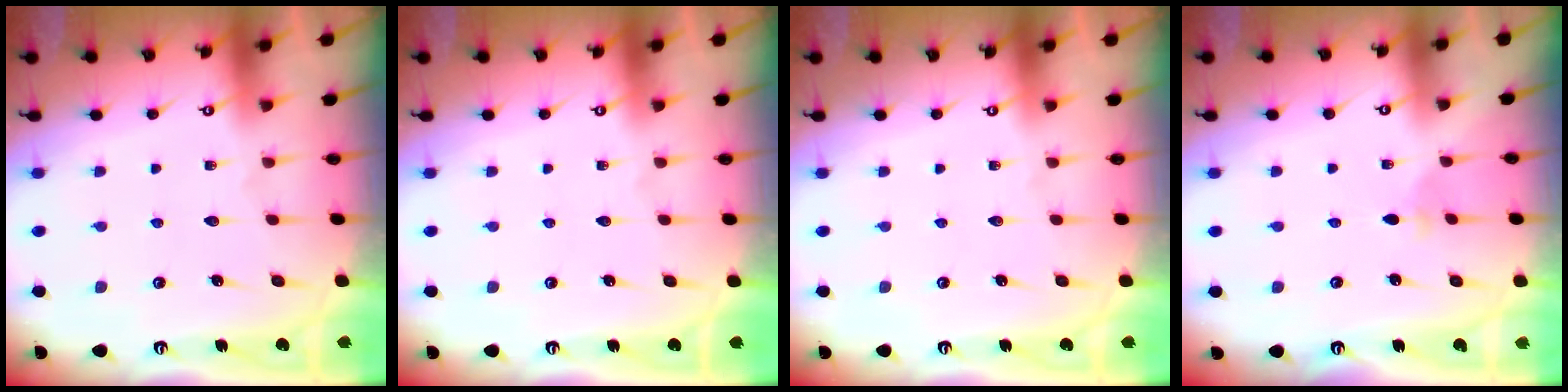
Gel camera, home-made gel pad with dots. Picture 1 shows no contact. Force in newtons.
{"total": 0.0}
{"total": 0.0}
{"total": 2.0, "press": 1.9, "slide": 0.5}